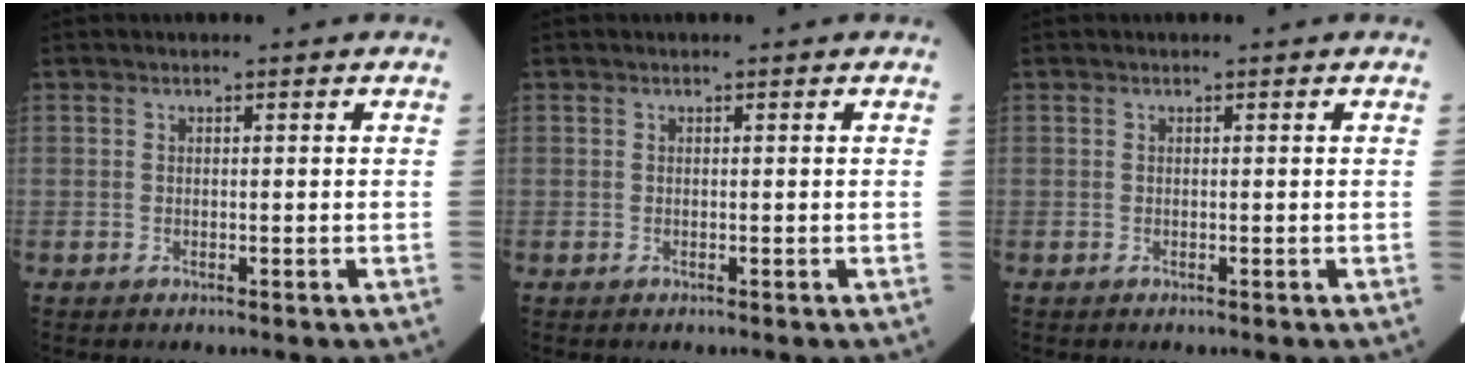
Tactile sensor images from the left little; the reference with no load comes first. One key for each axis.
{"total": 0.0}
{"total": 0.0}